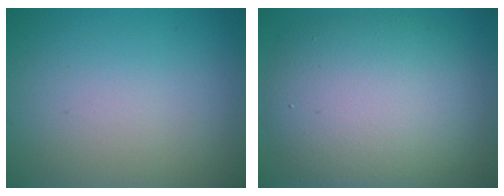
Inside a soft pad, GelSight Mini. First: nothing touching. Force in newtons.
{"total": 10.0, "press": 10.0, "slide": 0.3}